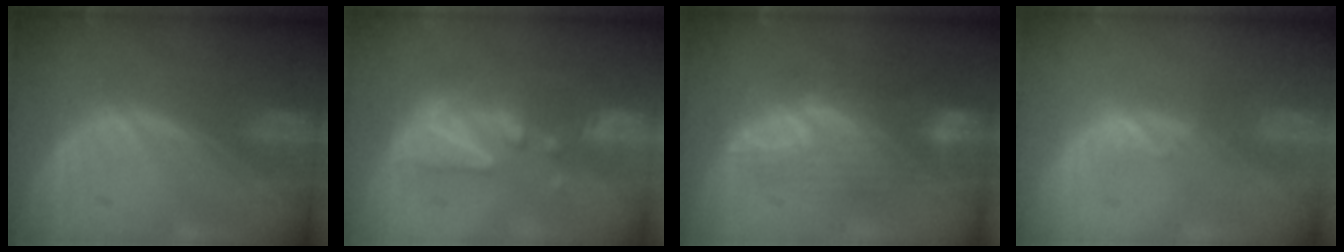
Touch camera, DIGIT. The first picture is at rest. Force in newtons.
{"total": 8.4, "press": 7.8, "slide": 3.1}
{"total": 9.3, "press": 8.4, "slide": 4.0}
{"total": 1.1, "press": 1.0, "slide": 0.4}